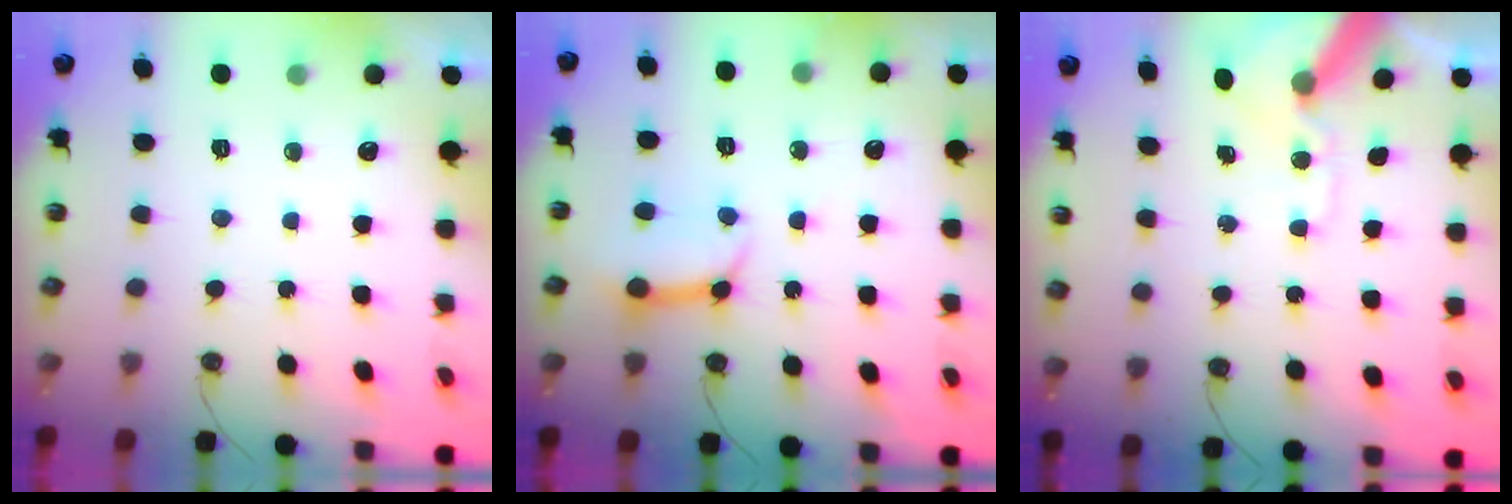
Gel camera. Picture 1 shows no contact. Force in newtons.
{"total": 9.6, "press": 9.5, "slide": 1.3}
{"total": 11.4, "press": 11.3, "slide": 1.8}